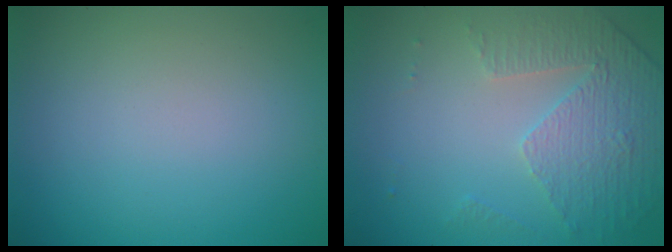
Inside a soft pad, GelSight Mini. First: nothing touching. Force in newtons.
{"total": 4.8, "press": 3.3, "slide": 3.6}